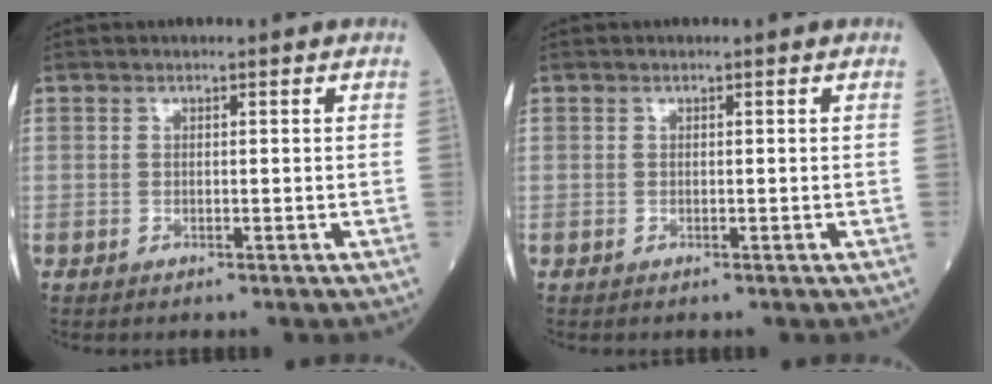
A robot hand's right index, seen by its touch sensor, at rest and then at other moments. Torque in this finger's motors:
{"motor_torque": [0.01, 0.00, -0.01, -0.01]}